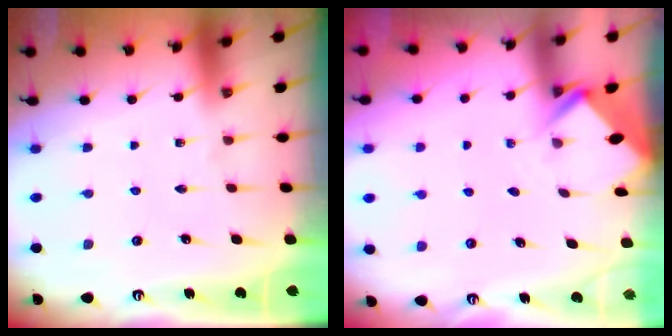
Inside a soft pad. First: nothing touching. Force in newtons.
{"total": 2.8, "press": 2.8, "slide": 0.2}